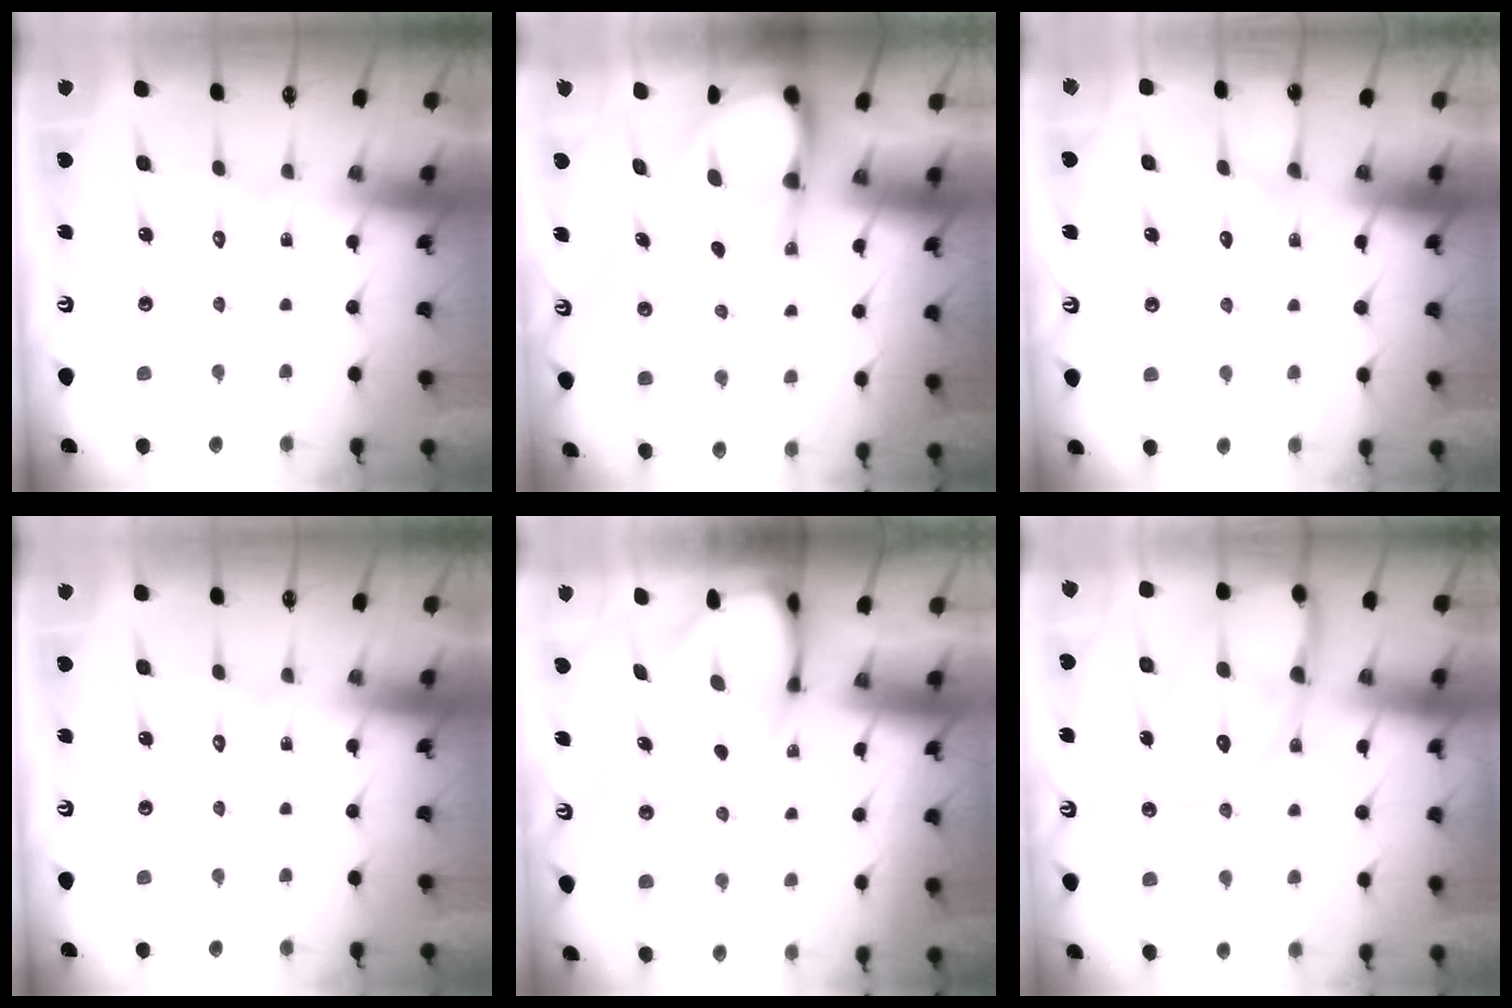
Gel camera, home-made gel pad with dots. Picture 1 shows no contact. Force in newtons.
{"total": 6.0, "press": 6.0, "slide": 0.6}
{"total": 5.1, "press": 5.1, "slide": 0.5}
{"total": 0.0}
{"total": 3.3, "press": 3.2, "slide": 0.3}
{"total": 12.5, "press": 12.5, "slide": 1.3}